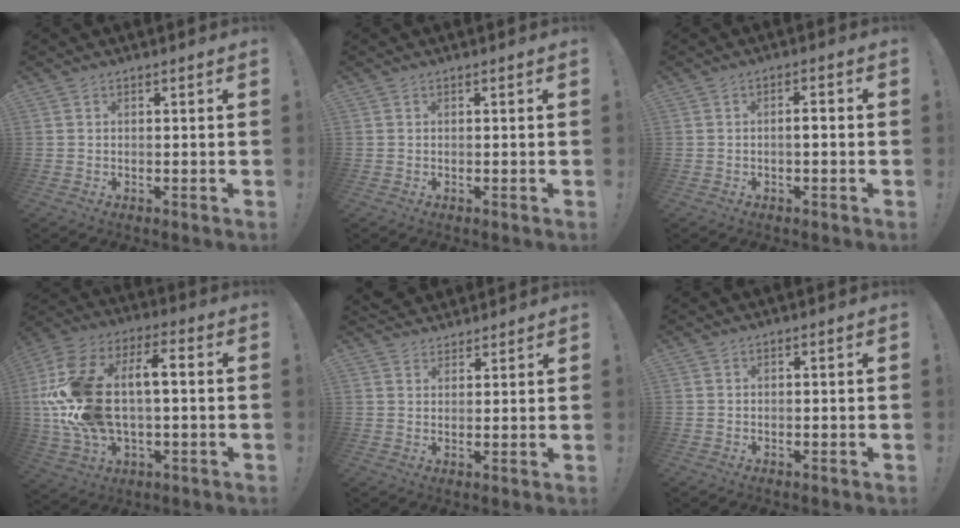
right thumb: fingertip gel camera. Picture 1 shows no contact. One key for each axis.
{"total": 0.0}
{"total": 2.6, "fx": -0.8, "fy": 0.5, "fz": 2.4, "tx": -0.038, "ty": 0.003, "tz": -0.017}
{"total": 21.7, "fx": 1.2, "fy": 12.8, "fz": 17.4, "tx": -0.343, "ty": 0.020, "tz": 0.025}
{"total": 4.2, "fx": 3.7, "fy": 2.1, "fz": 0.0, "tx": 0.004, "ty": -0.023, "tz": 0.071}
{"total": 0.0}